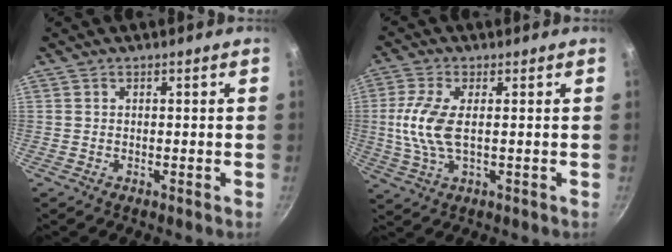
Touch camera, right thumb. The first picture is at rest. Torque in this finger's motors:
{"motor_torque": [0.74, 0.37, 0.95, -0.40, 0.34]}